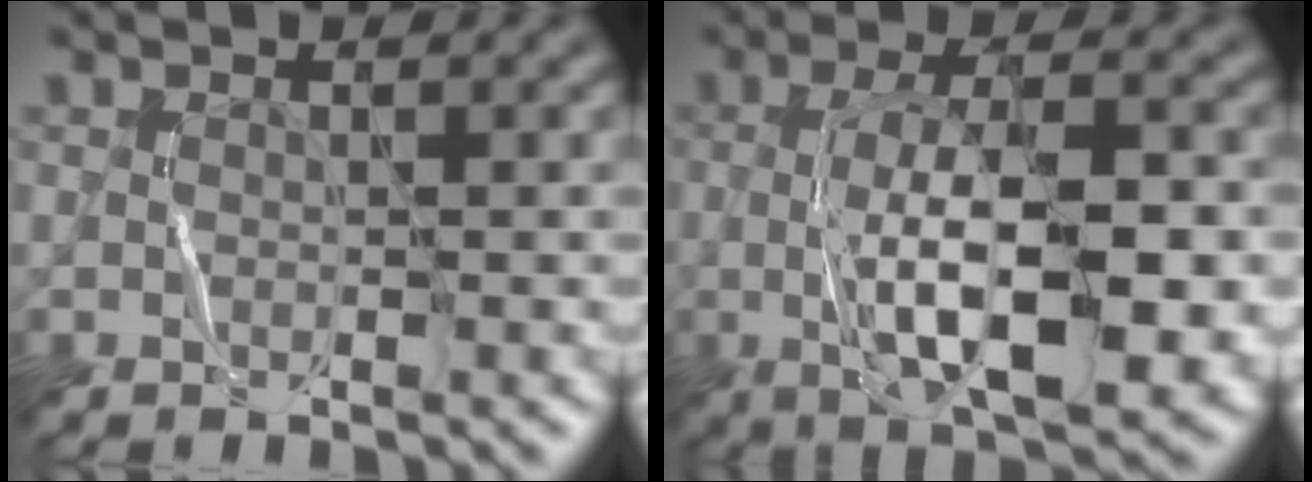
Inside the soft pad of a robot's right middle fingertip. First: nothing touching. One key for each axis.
{"total": 10.4, "fx": -1.9, "fy": 3.6, "fz": 9.6, "tx": -0.160, "ty": -0.002, "tz": -0.030}